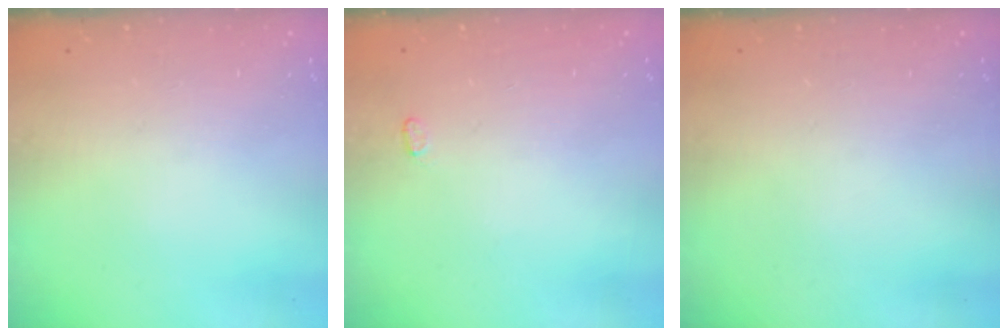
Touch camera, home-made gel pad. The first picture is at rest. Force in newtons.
{"total": 2.8, "press": 2.8, "slide": 0.4}
{"total": 0.0}